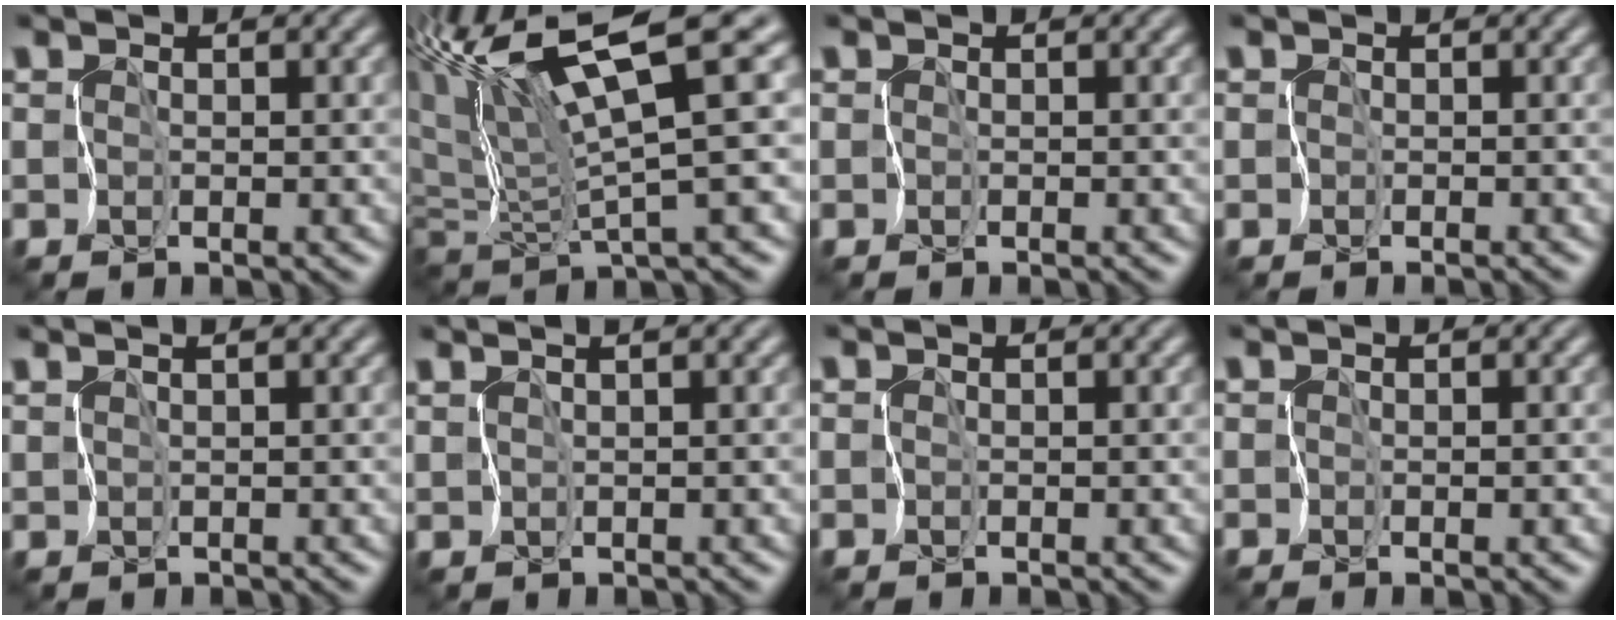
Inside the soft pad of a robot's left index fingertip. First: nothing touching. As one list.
[{"total": 11.2, "force": [6.0, 1.2, 9.4], "torque": [-0.170, 0.022, 0.106]}, {"total": 0.0}, {"total": 0.6, "force": [-0.2, 0.4, -0.4], "torque": [0.015, -0.005, -0.008]}, {"total": 2.0, "force": [1.7, 0.0, 1.0], "torque": [-0.025, 0.008, 0.028]}, {"total": 2.6, "force": [2.1, 0.1, 1.5], "torque": [-0.034, 0.011, 0.031]}, {"total": 0.0}, {"total": 0.0}]